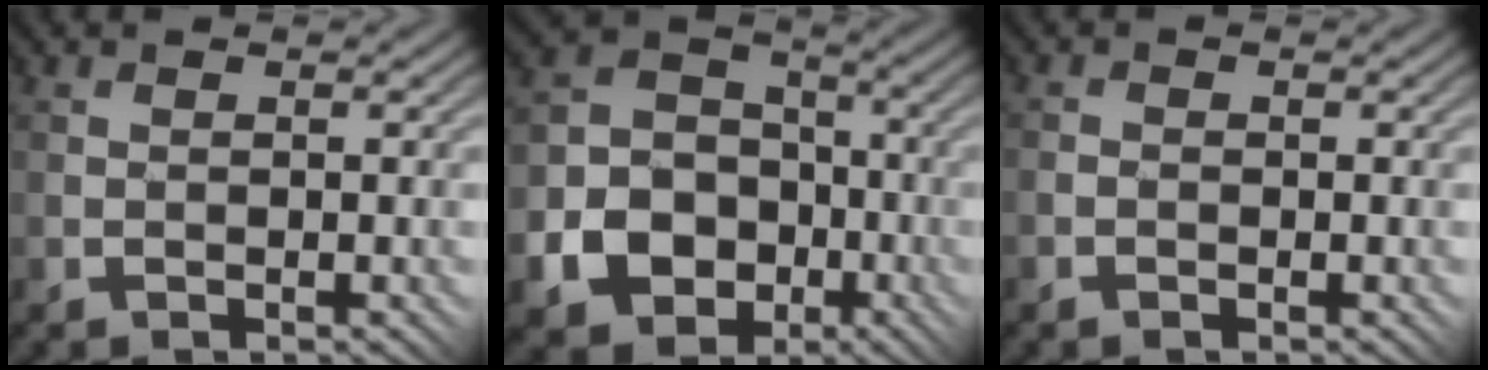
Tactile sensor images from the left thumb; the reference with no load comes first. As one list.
[{"total": 12.5, "force": [-4.4, 10.3, 5.4], "torque": [-0.131, -0.045, -0.089]}, {"total": 1.0, "force": [-0.5, 0.6, 0.5], "torque": [-0.004, 0.004, -0.011]}]